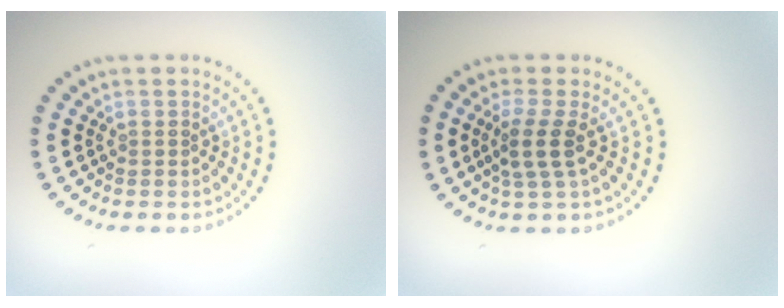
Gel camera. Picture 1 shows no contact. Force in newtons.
{"total": 2.7, "press": 2.1, "slide": 1.7}